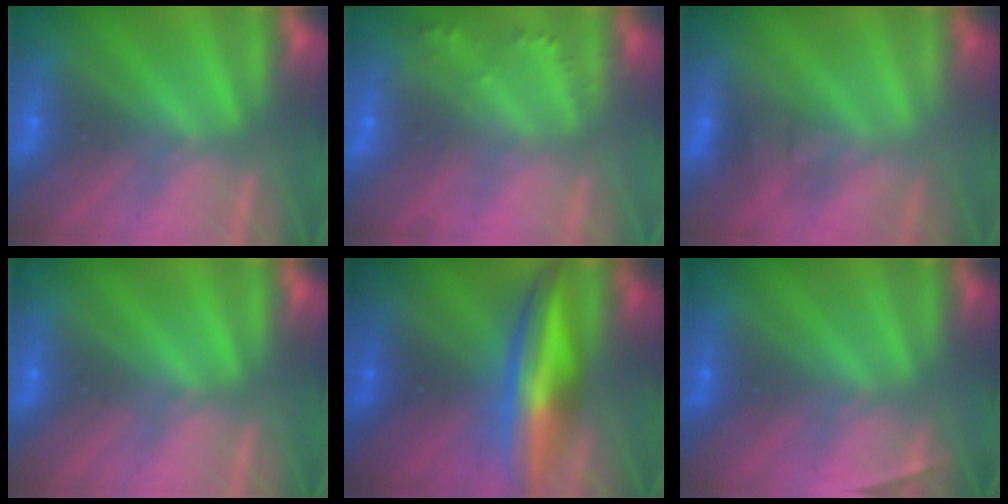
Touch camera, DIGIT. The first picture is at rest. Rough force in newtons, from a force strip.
{"total": 2.2}
{"total": 1.6}
{"total": 0.0}
{"total": 6.9}
{"total": 2.3}